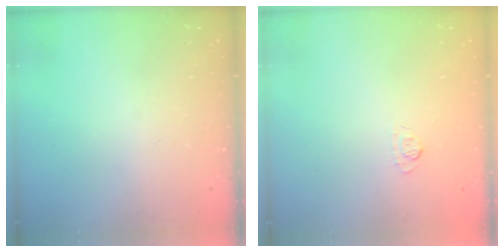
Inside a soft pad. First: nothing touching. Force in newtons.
{"total": 2.2, "press": 1.8, "slide": 1.3}